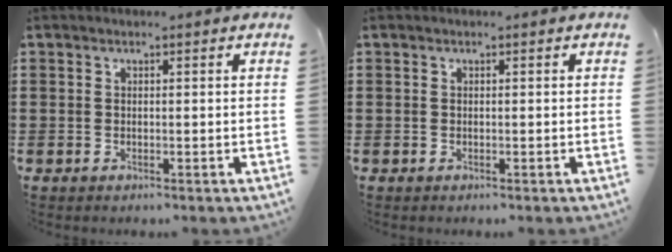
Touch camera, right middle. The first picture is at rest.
{"total": 0.0}